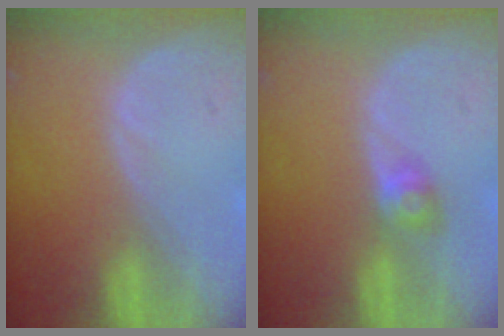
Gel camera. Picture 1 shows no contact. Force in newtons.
{"total": 2.8, "press": 2.5, "slide": 1.1}